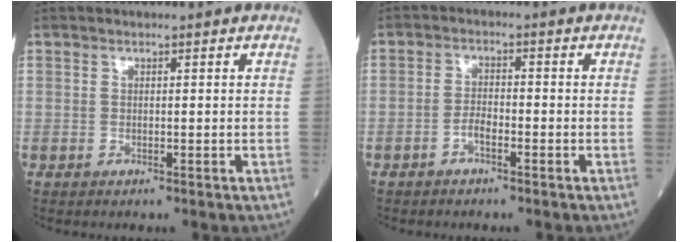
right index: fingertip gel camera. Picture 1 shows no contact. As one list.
[{"total": 2.3, "force": [-1.3, 0.7, 1.7], "torque": [-0.033, 0.006, -0.025]}]